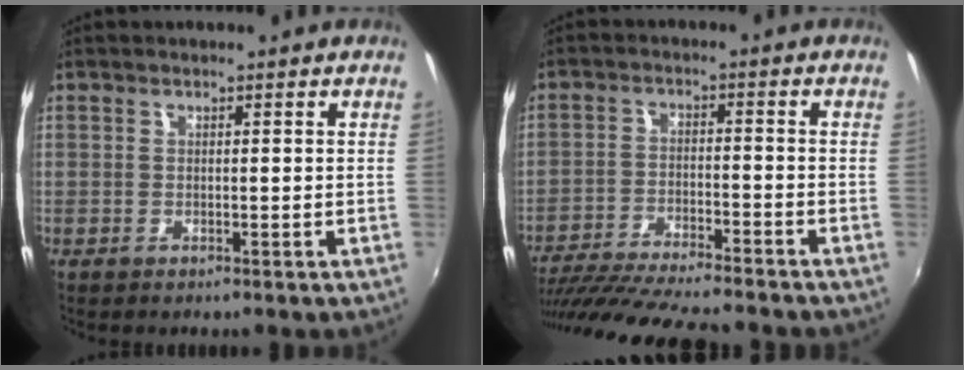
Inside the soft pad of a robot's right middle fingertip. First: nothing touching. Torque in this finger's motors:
{"motor_torque": [1.04, -1.10, 0.52, 0.21]}